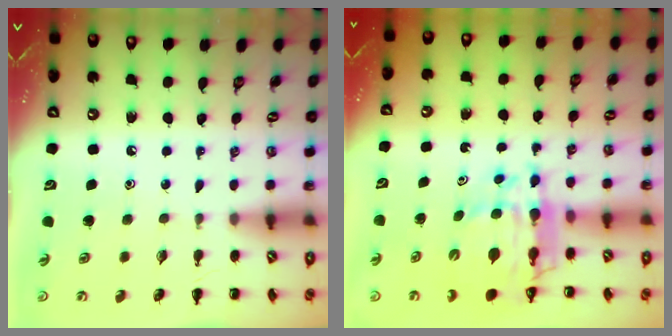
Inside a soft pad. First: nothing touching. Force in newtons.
{"total": 12.1, "press": 11.7, "slide": 3.3}